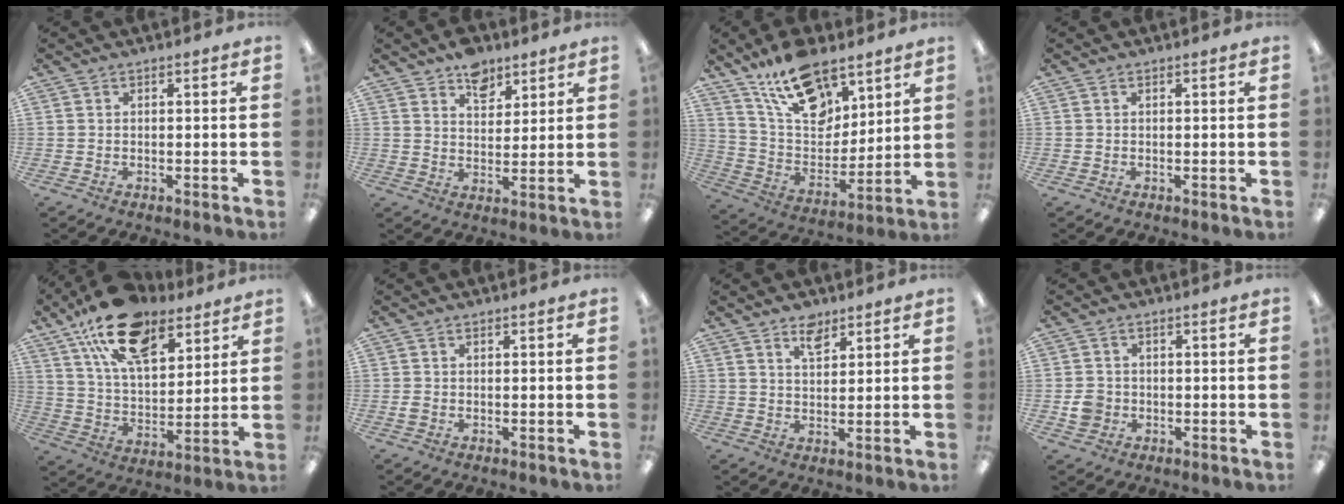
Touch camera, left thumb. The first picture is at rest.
{"total": 7.7, "force": [5.5, 4.7, 2.8], "torque": [-0.025, -0.028, 0.096]}
{"total": 17.9, "force": [12.5, 9.1, 9.0], "torque": [-0.158, -0.068, 0.226]}
{"total": 0.0}
{"total": 19.2, "force": [12.6, 9.3, 11.1], "torque": [-0.186, -0.055, 0.223]}
{"total": 1.2, "force": [-0.2, 0.9, 0.8], "torque": [-0.014, 0.003, -0.004]}
{"total": 4.9, "force": [3.8, 2.2, 2.1], "torque": [-0.026, -0.020, 0.065]}
{"total": 4.0, "force": [-0.8, 3.7, 1.4], "torque": [-0.007, 0.001, -0.015]}